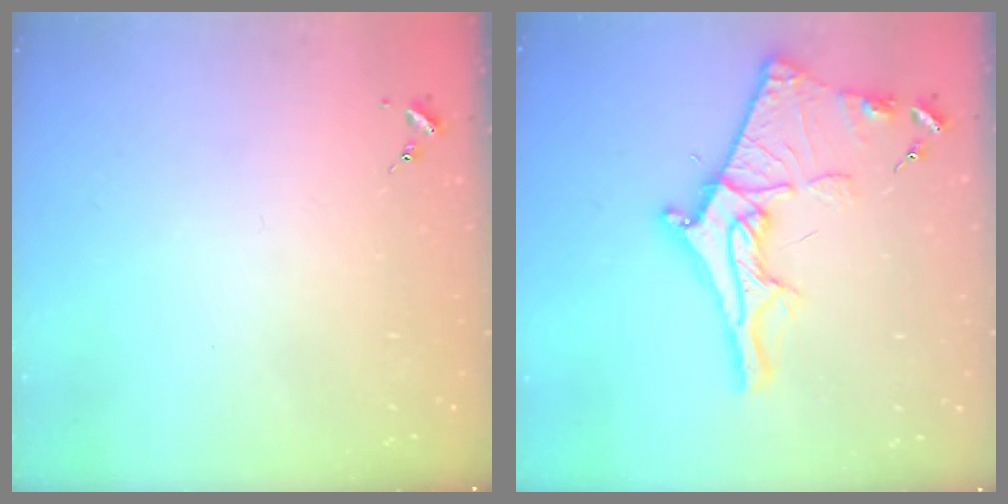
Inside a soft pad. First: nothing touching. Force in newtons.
{"total": 16.1, "press": 16.0, "slide": 1.1}